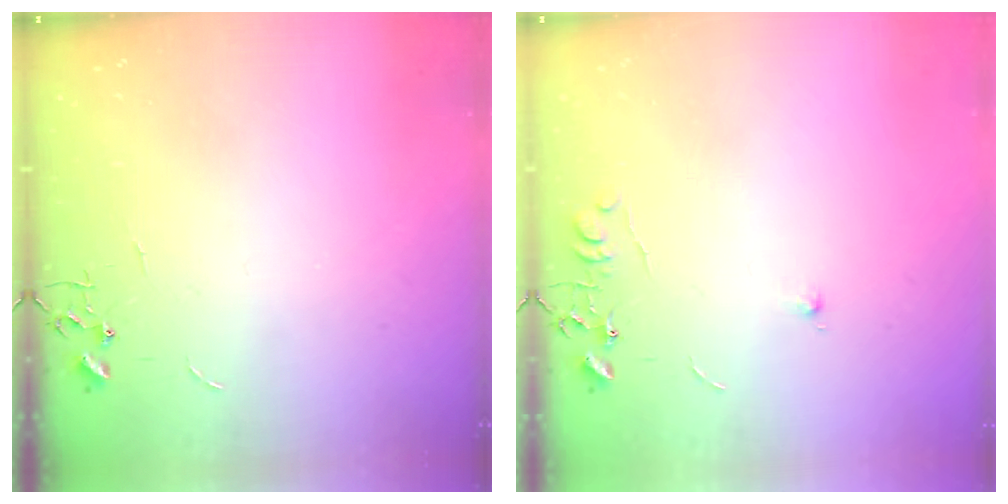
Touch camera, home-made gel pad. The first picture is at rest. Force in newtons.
{"total": 6.0, "press": 5.9, "slide": 0.7}